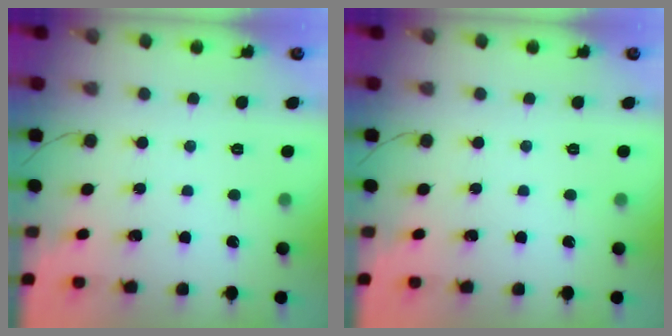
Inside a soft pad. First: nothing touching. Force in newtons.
{"total": 0.0}